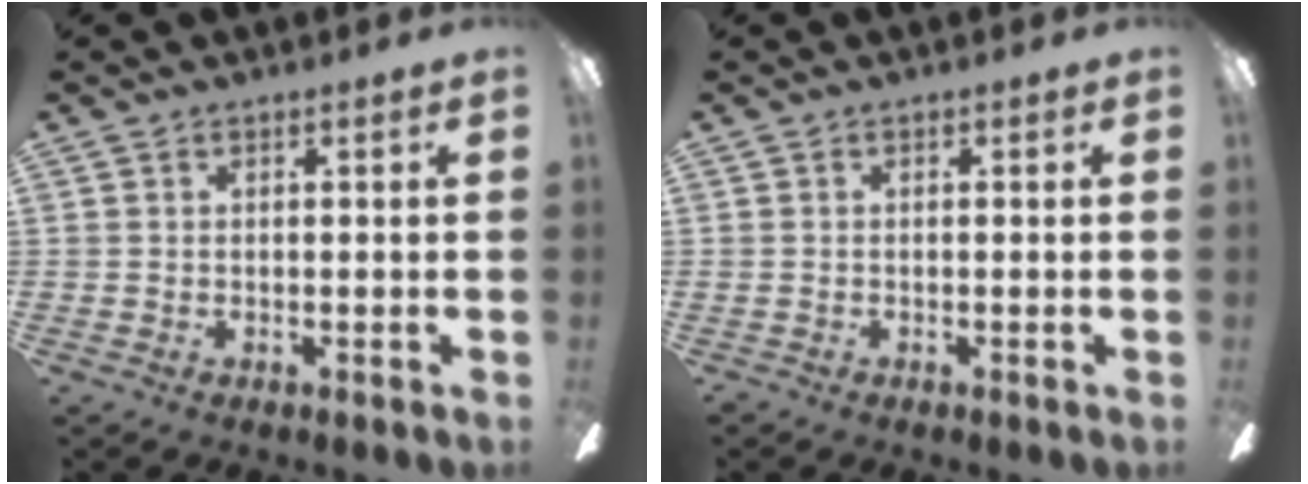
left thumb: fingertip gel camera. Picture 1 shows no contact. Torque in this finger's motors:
{"motor_torque": [-1.30, 1.68, 0.35, 0.16, 0.08]}